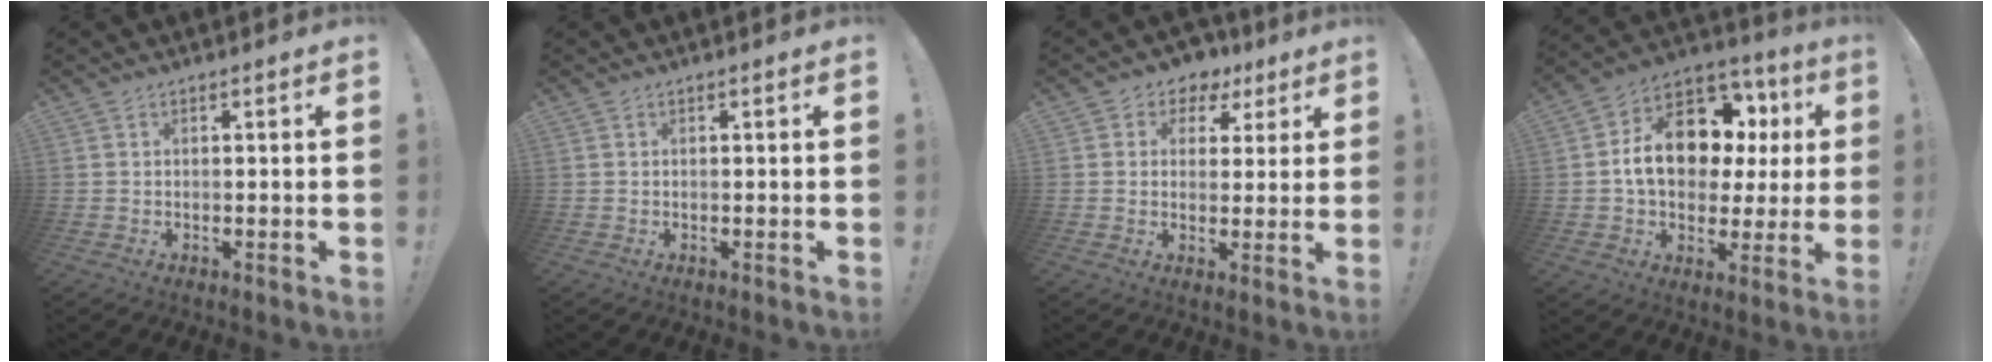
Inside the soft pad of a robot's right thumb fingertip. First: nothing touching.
{"total": 0.0}
{"total": 5.5, "force": [1.7, 5.0, 1.5], "torque": [-0.008, -0.014, 0.032]}
{"total": 17.6, "force": [3.6, 12.6, 11.8], "torque": [-0.175, -0.003, 0.079]}